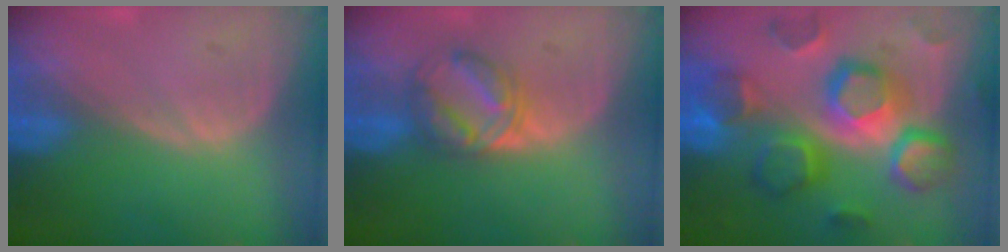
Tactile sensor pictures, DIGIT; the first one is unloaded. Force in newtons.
{"total": 5.8, "press": 5.6, "slide": 1.2}
{"total": 12.4, "press": 12.4, "slide": 1.0}